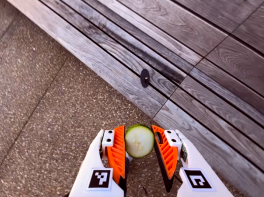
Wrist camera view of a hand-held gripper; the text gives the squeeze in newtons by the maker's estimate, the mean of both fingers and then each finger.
{"total": 11.0, "left": 11.4, "right": 10.6}